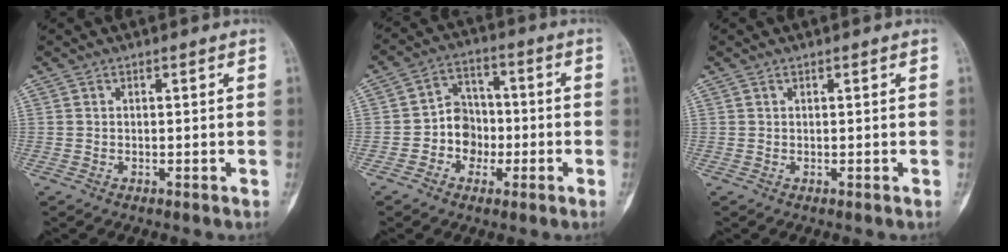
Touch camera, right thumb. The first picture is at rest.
{"total": 7.8, "force": [-2.1, 6.8, 3.3], "torque": [-0.013, 0.032, -0.046]}
{"total": 0.0}